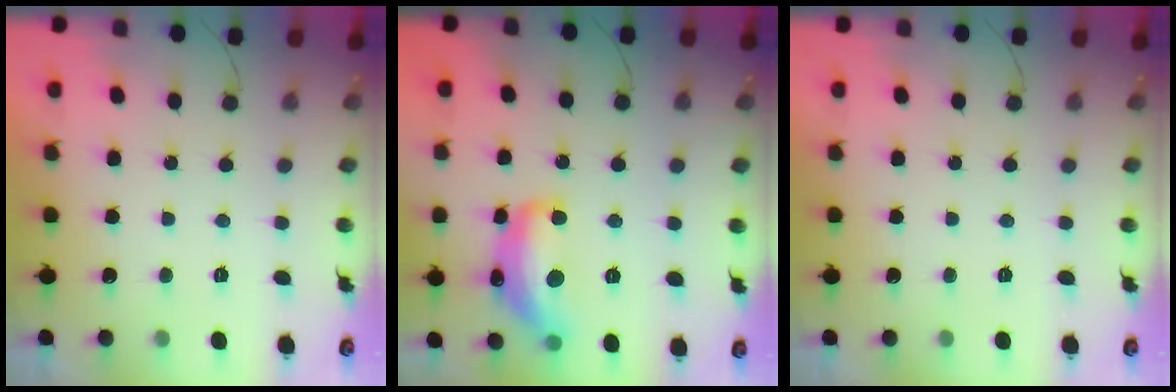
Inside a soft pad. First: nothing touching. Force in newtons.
{"total": 15.2, "press": 15.2, "slide": 1.1}
{"total": 0.0}